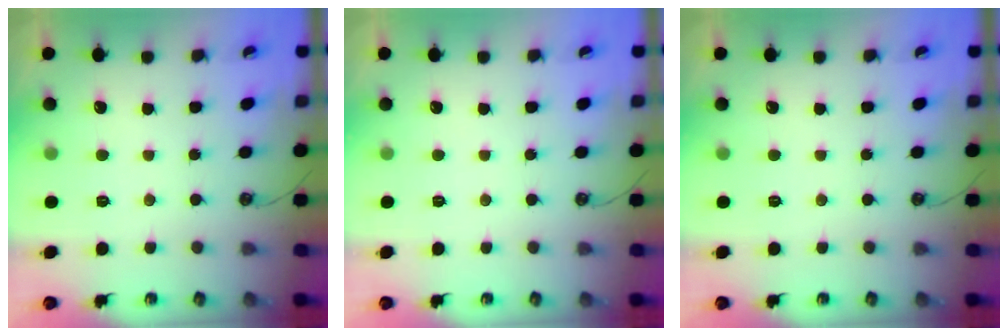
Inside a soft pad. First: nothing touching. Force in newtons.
{"total": 0.0}
{"total": 0.0}